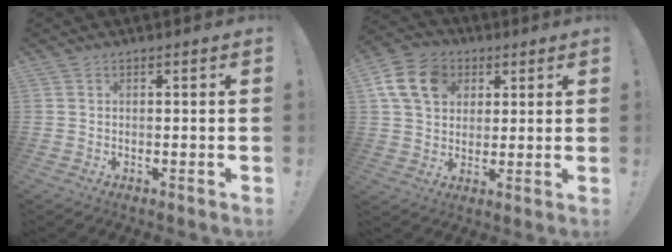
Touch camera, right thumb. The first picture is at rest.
{"total": 14.1, "force": [4.8, 11.1, 7.2], "torque": [-0.114, -0.003, 0.101]}